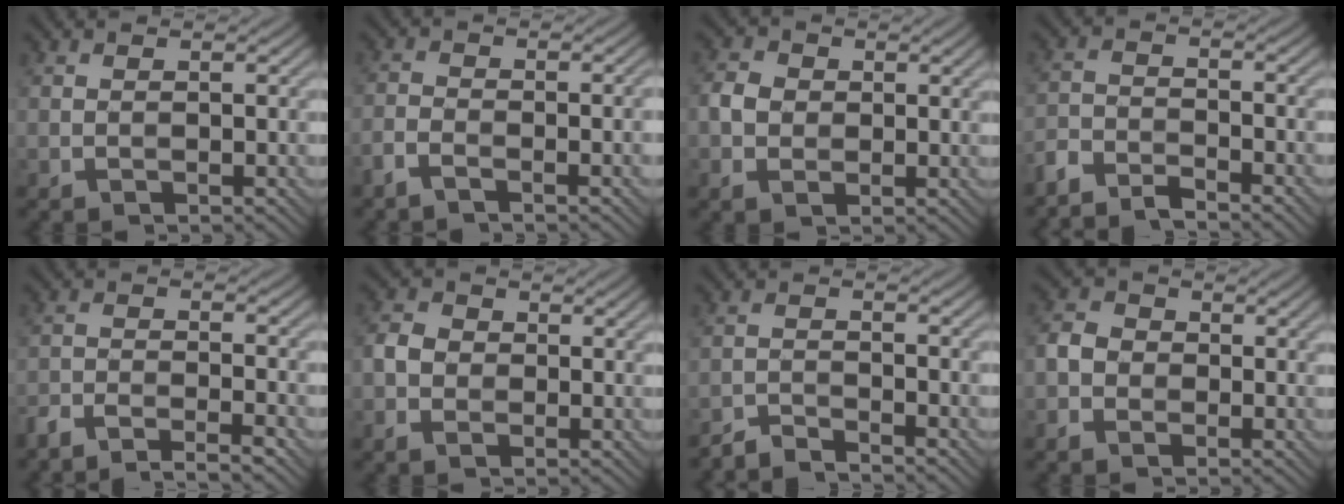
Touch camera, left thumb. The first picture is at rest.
{"total": 4.0, "force": [-2.5, 0.9, 3.0], "torque": [-0.062, -0.006, -0.057]}
{"total": 3.7, "force": [0.2, 3.0, 2.2], "torque": [-0.050, 0.002, -0.001]}
{"total": 4.9, "force": [-4.5, 0.9, 1.6], "torque": [-0.036, -0.005, -0.096]}
{"total": 5.3, "force": [-4.5, 0.8, 2.6], "torque": [-0.047, -0.005, -0.089]}
{"total": 3.7, "force": [-0.2, 3.0, 2.2], "torque": [-0.049, 0.002, -0.012]}
{"total": 2.8, "force": [-2.7, 0.2, 0.7], "torque": [-0.010, -0.001, -0.061]}
{"total": 3.4, "force": [-0.8, 2.9, 1.7], "torque": [-0.040, 0.002, -0.023]}